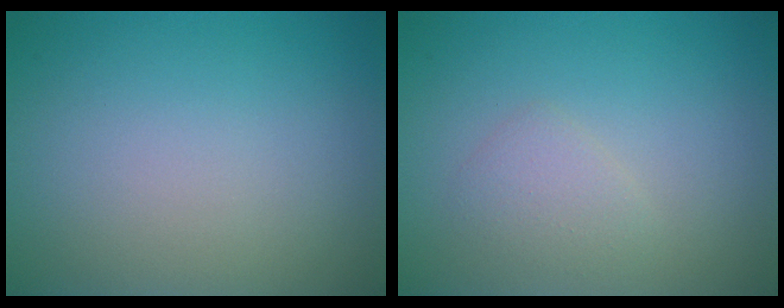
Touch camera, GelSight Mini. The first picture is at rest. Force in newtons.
{"total": 1.6, "press": 1.6, "slide": 0.0}